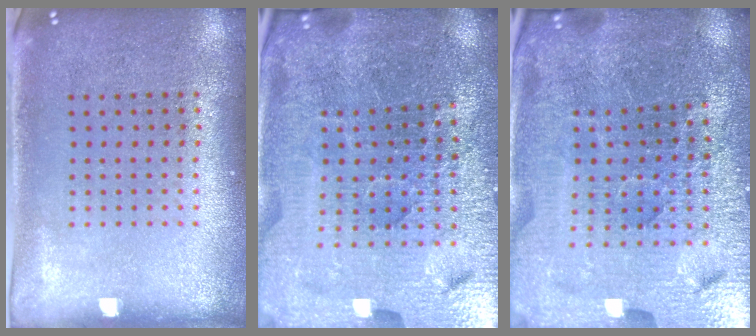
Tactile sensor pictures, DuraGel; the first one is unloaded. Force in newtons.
{"total": 5.5, "press": 5.1, "slide": 1.8}
{"total": 5.4, "press": 5.0, "slide": 1.9}